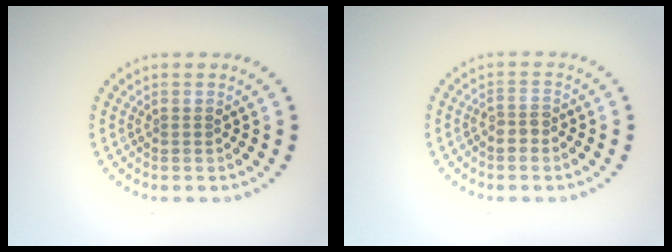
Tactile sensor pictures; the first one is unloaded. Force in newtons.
{"total": 1.7, "press": 1.3, "slide": 1.1}